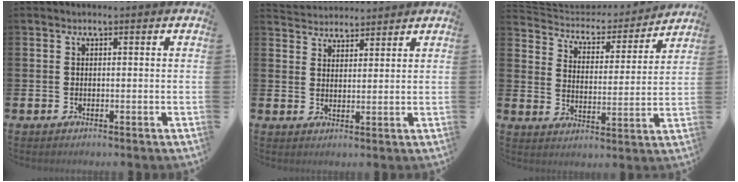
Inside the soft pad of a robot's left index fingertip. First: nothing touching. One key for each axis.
{"total": 3.7, "fx": 3.5, "fy": 0.9, "fz": -0.5, "tx": -0.007, "ty": -0.014, "tz": 0.066}
{"total": 4.8, "fx": 4.3, "fy": 2.1, "fz": 0.5, "tx": -0.040, "ty": -0.037, "tz": 0.067}